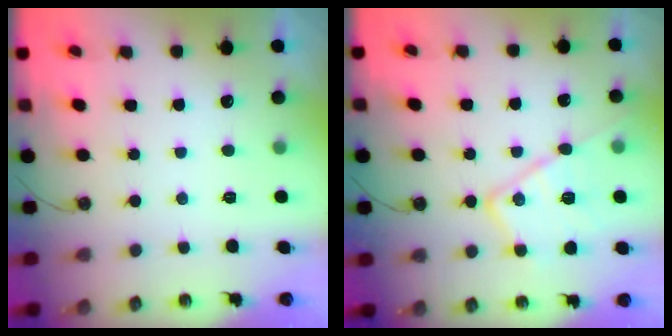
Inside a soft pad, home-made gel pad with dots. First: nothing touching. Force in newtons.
{"total": 16.5, "press": 16.4, "slide": 1.2}